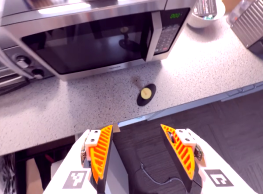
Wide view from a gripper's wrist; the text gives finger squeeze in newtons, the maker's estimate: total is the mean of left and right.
{"total": 0.0}